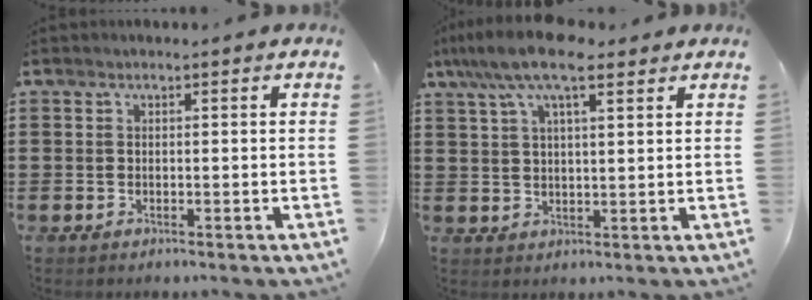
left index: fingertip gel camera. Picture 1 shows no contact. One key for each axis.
{"total": 10.0, "fx": 6.6, "fy": 3.2, "fz": 6.8, "tx": -0.146, "ty": 0.002, "tz": 0.120}